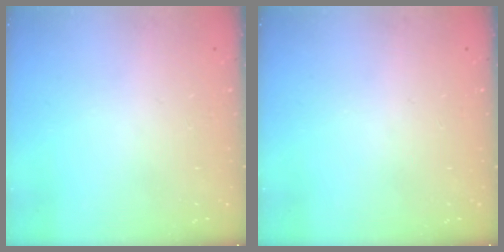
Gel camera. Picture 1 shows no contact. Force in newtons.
{"total": 0.0}